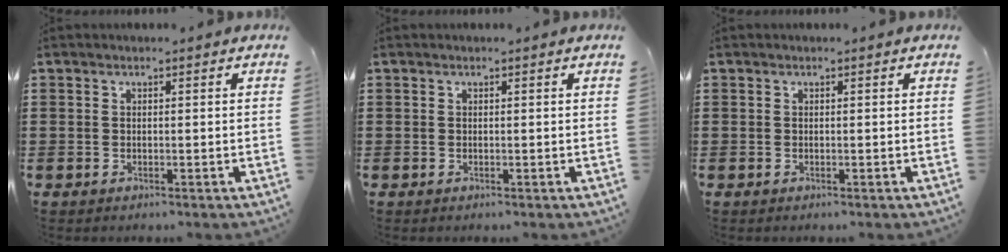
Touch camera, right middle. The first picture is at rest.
{"total": 0.0}
{"total": 0.0}